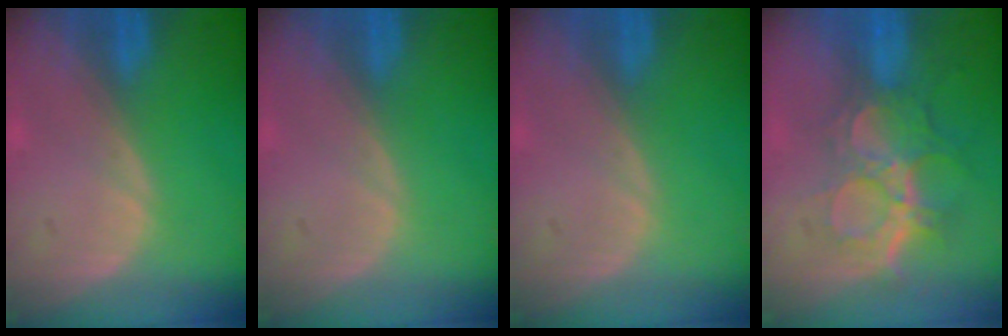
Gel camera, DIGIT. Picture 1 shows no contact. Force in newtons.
{"total": 0.0}
{"total": 0.0}
{"total": 9.4, "press": 8.0, "slide": 5.0}